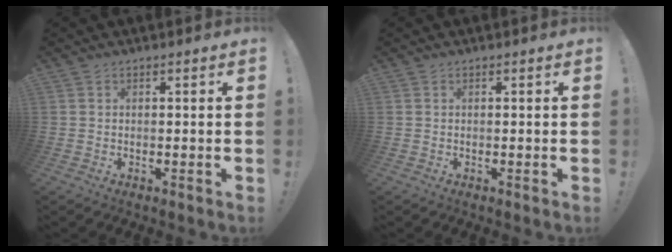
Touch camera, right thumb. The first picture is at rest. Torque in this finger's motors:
{"motor_torque": [0.00, 0.00, 0.02, 0.02, 0.00]}